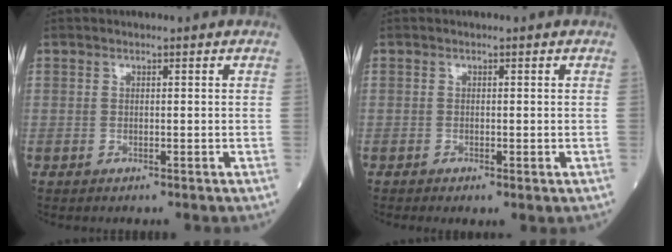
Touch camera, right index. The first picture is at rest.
{"total": 1.1, "force": [-0.6, 0.3, 0.9], "torque": [-0.018, -0.003, -0.007]}